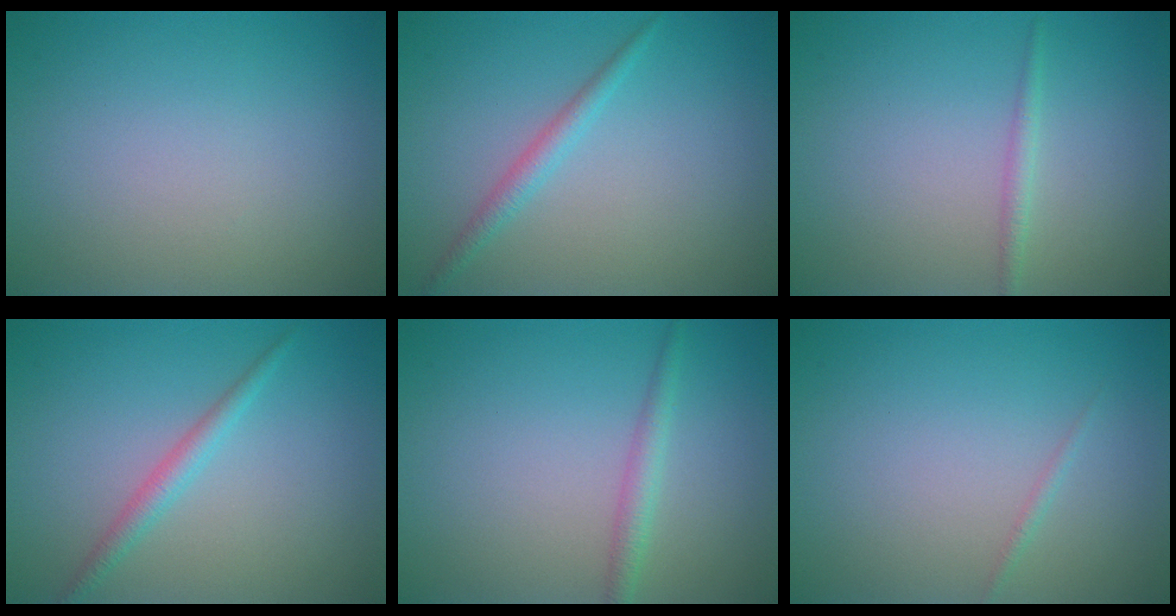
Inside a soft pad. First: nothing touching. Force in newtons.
{"total": 1.6, "press": 1.6, "slide": 0.1}
{"total": 1.1, "press": 1.1, "slide": 0.1}
{"total": 1.8, "press": 1.8, "slide": 0.1}
{"total": 1.7, "press": 1.7, "slide": 0.0}
{"total": 0.6, "press": 0.6, "slide": 0.1}